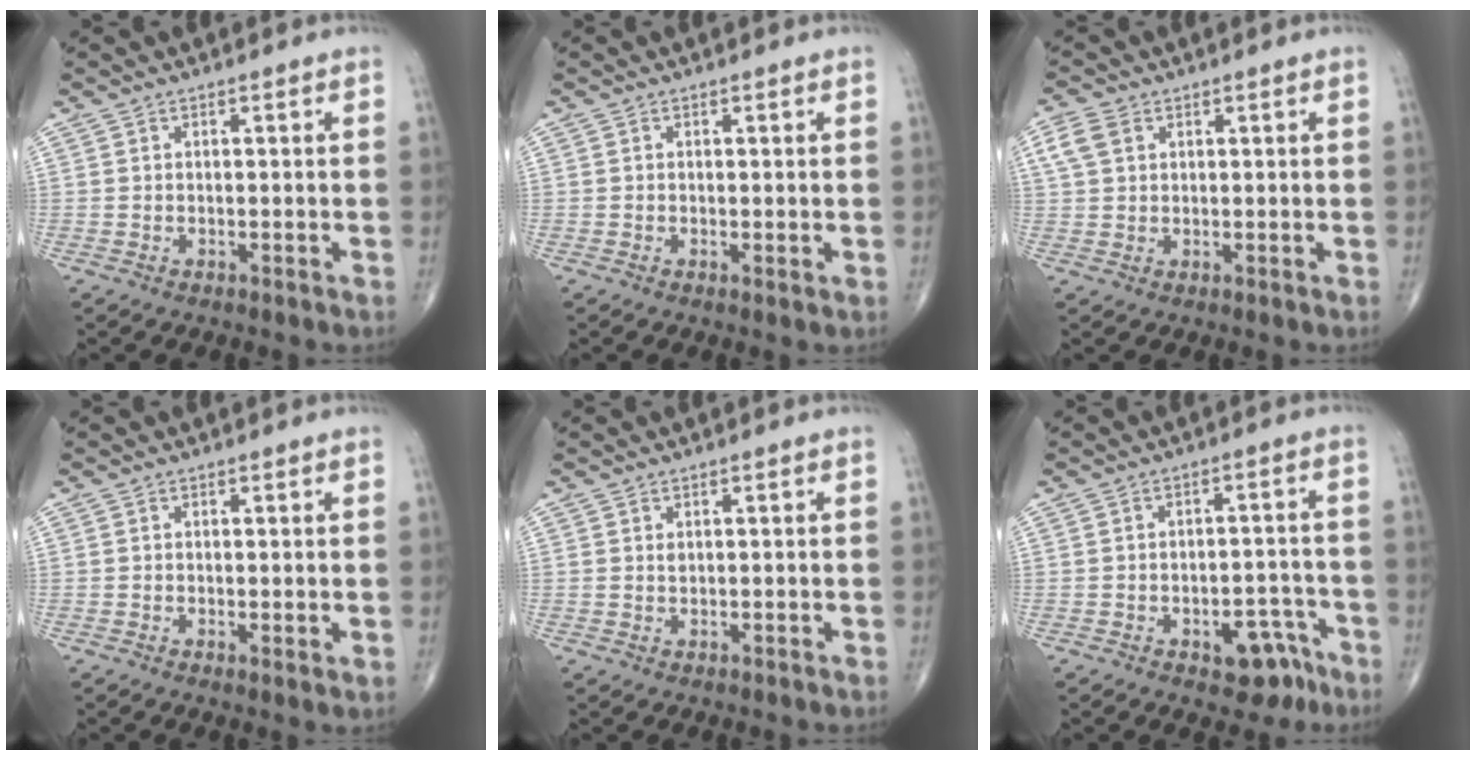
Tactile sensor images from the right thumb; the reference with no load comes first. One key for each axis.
{"total": 0.6, "fx": 0.0, "fy": 0.1, "fz": 0.6, "tx": -0.014, "ty": -0.004, "tz": -0.003}
{"total": 4.3, "fx": 1.7, "fy": 3.1, "fz": 2.5, "tx": -0.052, "ty": 0.007, "tz": 0.036}
{"total": 1.2, "fx": 0.0, "fy": 0.3, "fz": 1.2, "tx": -0.023, "ty": -0.007, "tz": -0.002}
{"total": 0.7, "fx": 0.3, "fy": 0.4, "fz": 0.5, "tx": -0.005, "ty": 0.000, "tz": 0.007}
{"total": 7.5, "fx": -4.3, "fy": 4.2, "fz": 4.6, "tx": -0.031, "ty": 0.039, "tz": -0.051}